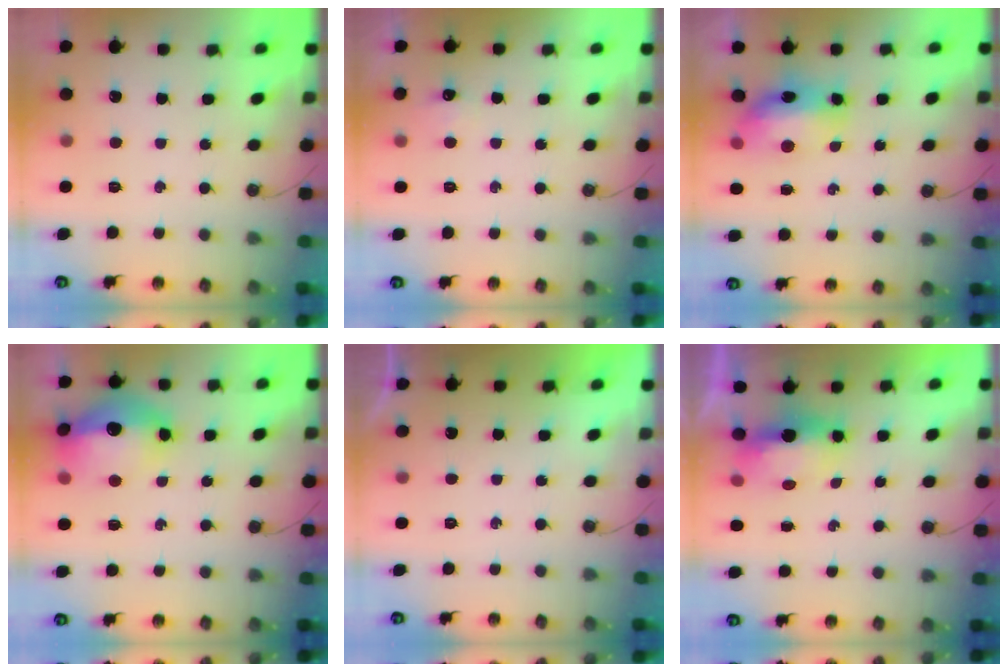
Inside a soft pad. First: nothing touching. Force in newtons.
{"total": 4.0, "press": 4.0, "slide": 0.7}
{"total": 12.3, "press": 12.2, "slide": 1.4}
{"total": 16.4, "press": 16.3, "slide": 1.5}
{"total": 0.0}
{"total": 6.5, "press": 6.5, "slide": 0.7}